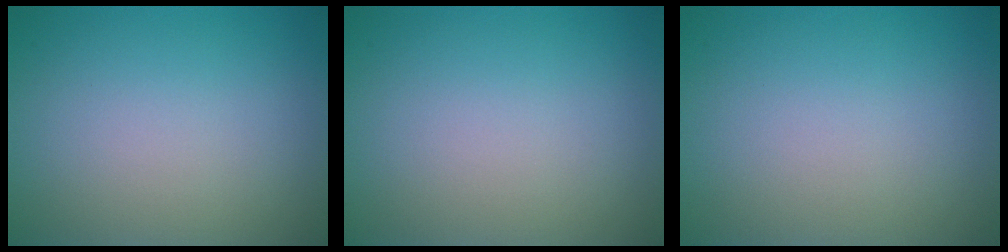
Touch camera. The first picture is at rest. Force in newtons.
{"total": 0.0}
{"total": 0.0}